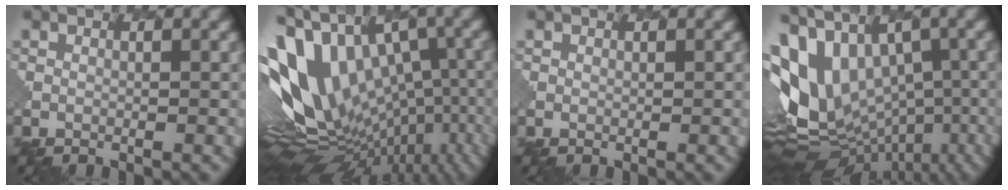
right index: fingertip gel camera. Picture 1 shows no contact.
{"total": 15.7, "force": [1.5, 9.2, 12.6], "torque": [-0.203, 0.002, 0.065]}
{"total": 0.0}
{"total": 12.6, "force": [0.9, 8.4, 9.4], "torque": [-0.180, 0.007, 0.063]}